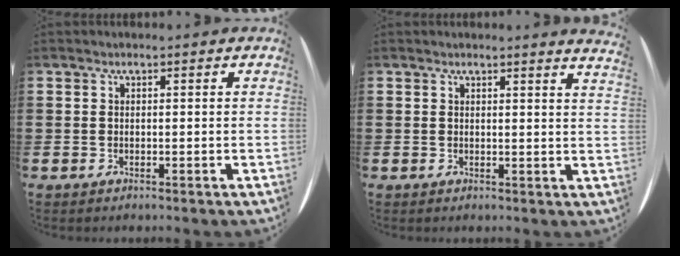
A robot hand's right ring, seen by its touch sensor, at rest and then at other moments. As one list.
[{"total": 1.3, "force": [1.2, -0.4, 0.3], "torque": [-0.005, -0.006, 0.022]}]